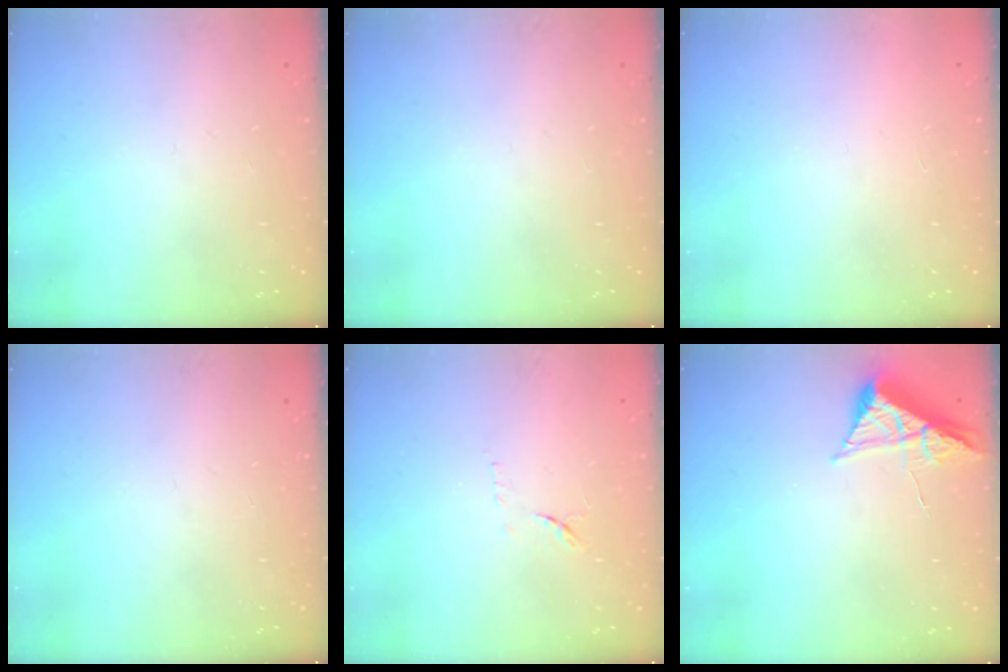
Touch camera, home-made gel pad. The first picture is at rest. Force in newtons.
{"total": 0.0}
{"total": 1.7, "press": 1.7, "slide": 0.1}
{"total": 0.0}
{"total": 8.0, "press": 7.9, "slide": 0.9}
{"total": 7.9, "press": 7.9, "slide": 0.8}